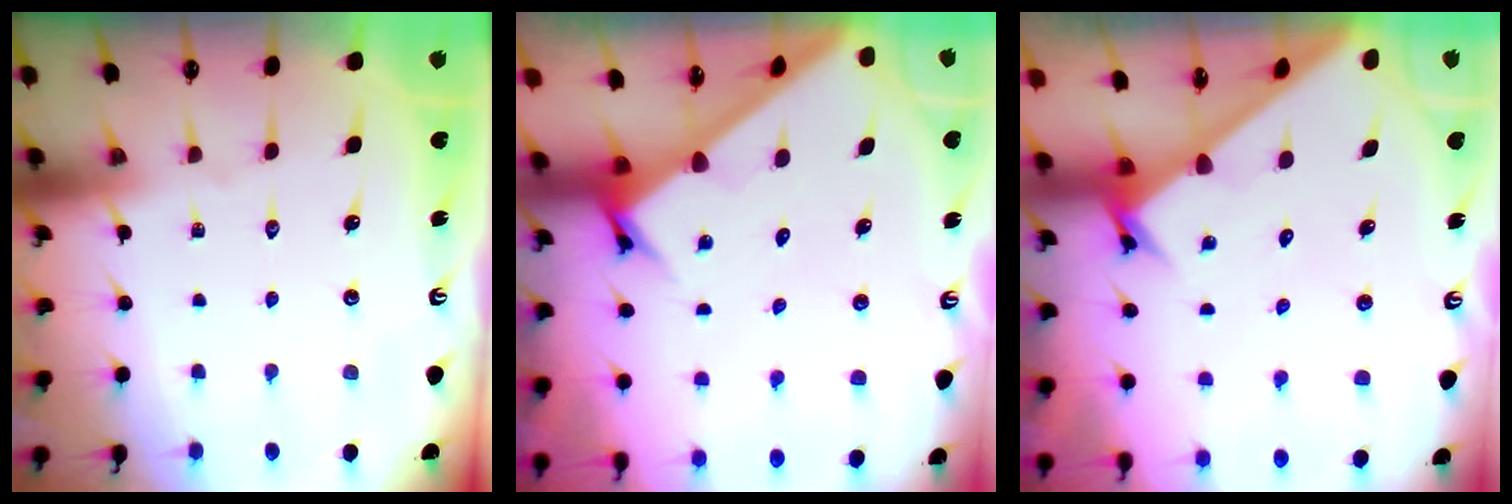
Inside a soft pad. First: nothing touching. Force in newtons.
{"total": 2.9, "press": 2.9, "slide": 0.2}
{"total": 2.6, "press": 2.6, "slide": 0.3}